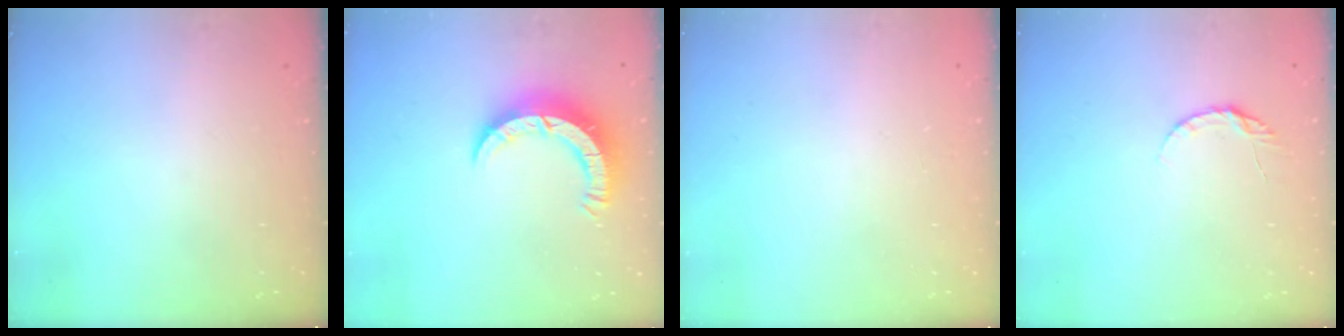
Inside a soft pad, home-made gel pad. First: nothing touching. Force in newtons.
{"total": 8.2, "press": 8.2, "slide": 0.9}
{"total": 2.6, "press": 2.6, "slide": 0.2}
{"total": 4.1, "press": 4.1, "slide": 0.5}